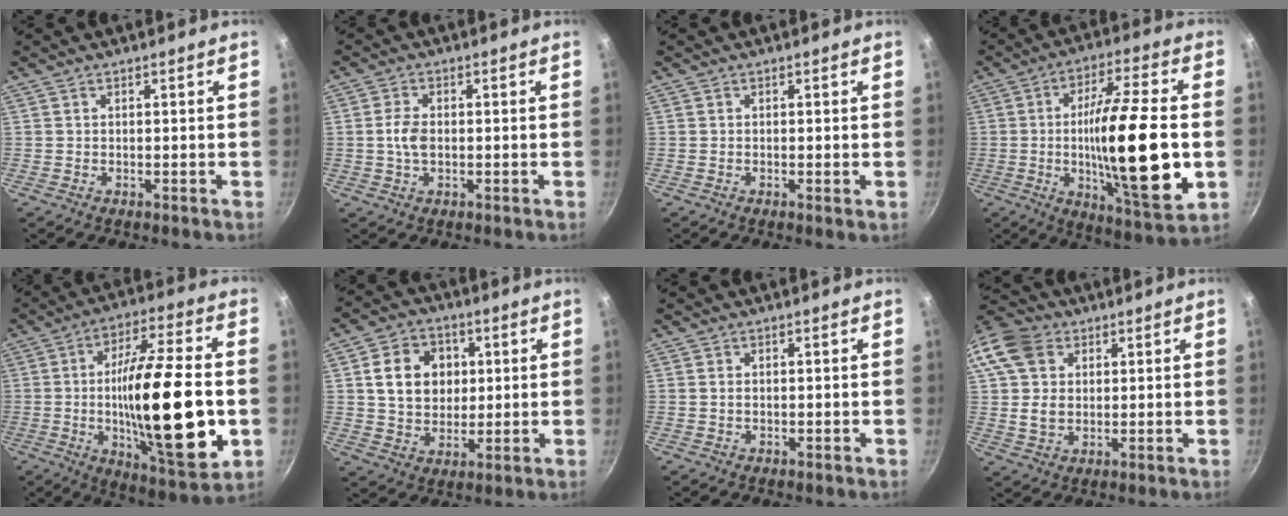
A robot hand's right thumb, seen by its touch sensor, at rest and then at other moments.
{"total": 4.0, "force": [-0.2, 2.4, 3.2], "torque": [-0.062, 0.009, -0.008]}
{"total": 0.6, "force": [-0.1, 0.1, 0.6], "torque": [-0.012, -0.003, -0.003]}
{"total": 23.2, "force": [-2.6, 5.3, 22.4], "torque": [-0.374, 0.003, -0.042]}
{"total": 26.1, "force": [-3.5, 7.3, 24.8], "torque": [-0.406, 0.008, -0.052]}
{"total": 11.7, "force": [2.4, 9.5, 6.4], "torque": [-0.081, 0.004, 0.039]}
{"total": 0.7, "force": [0.0, 0.5, 0.5], "torque": [-0.007, 0.002, 0.000]}
{"total": 13.8, "force": [4.1, 10.8, 7.7], "torque": [-0.149, 0.007, 0.067]}